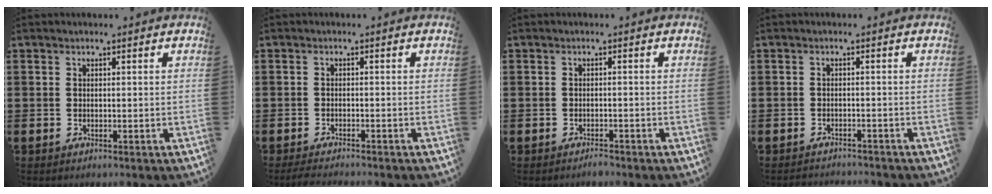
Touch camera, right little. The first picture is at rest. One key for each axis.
{"total": 1.4, "fx": -1.3, "fy": 0.0, "fz": 0.5, "tx": -0.010, "ty": 0.001, "tz": -0.026}
{"total": 1.0, "fx": -1.0, "fy": 0.0, "fz": 0.1, "tx": -0.006, "ty": 0.000, "tz": -0.020}
{"total": 1.3, "fx": -1.3, "fy": 0.0, "fz": -0.1, "tx": -0.002, "ty": 0.002, "tz": -0.028}